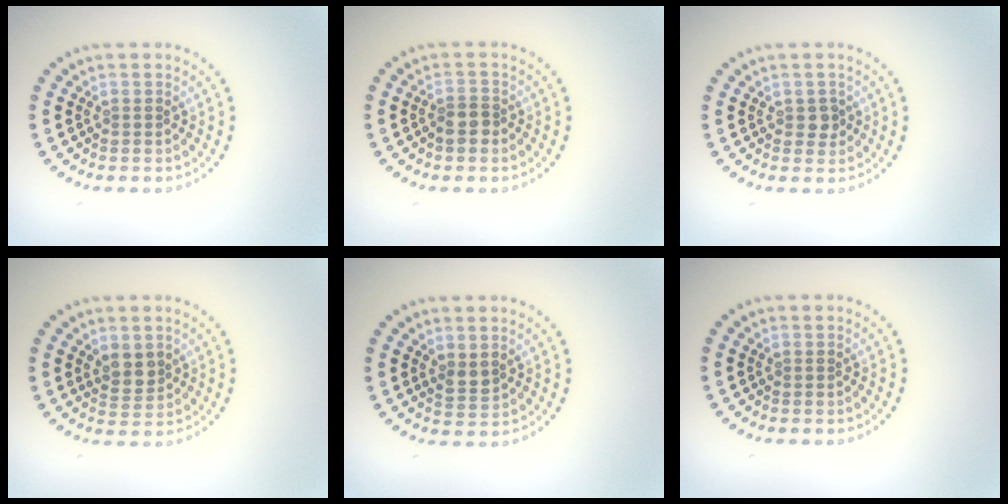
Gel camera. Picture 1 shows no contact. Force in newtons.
{"total": 1.9, "press": 1.7, "slide": 0.8}
{"total": 1.3, "press": 1.2, "slide": 0.3}
{"total": 2.1, "press": 1.9, "slide": 0.9}
{"total": 1.5, "press": 1.4, "slide": 0.6}
{"total": 0.0}